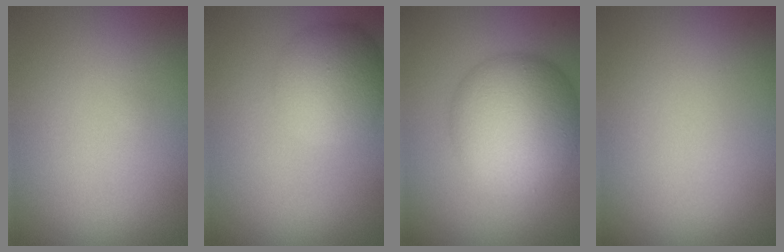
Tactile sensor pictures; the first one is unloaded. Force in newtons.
{"total": 5.2, "press": 5.2, "slide": 0.2}
{"total": 10.0, "press": 10.0, "slide": 0.2}
{"total": 0.0}